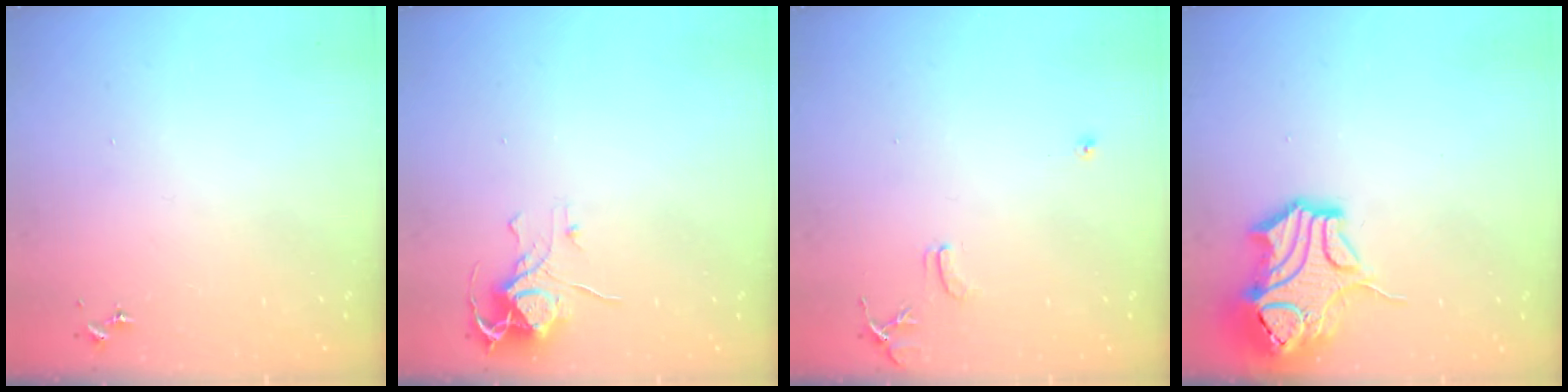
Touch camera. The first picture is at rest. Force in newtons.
{"total": 8.0, "press": 8.0, "slide": 0.6}
{"total": 7.9, "press": 7.9, "slide": 0.7}
{"total": 15.2, "press": 15.0, "slide": 2.4}